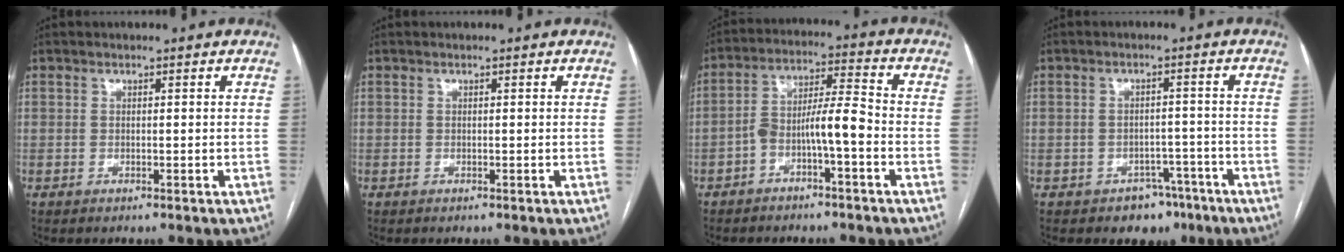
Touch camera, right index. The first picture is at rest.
{"total": 0.0}
{"total": 7.2, "force": [-2.9, 0.9, 6.5], "torque": [-0.119, 0.031, -0.048]}
{"total": 4.9, "force": [-3.2, 3.7, 0.8], "torque": [0.006, 0.019, -0.037]}